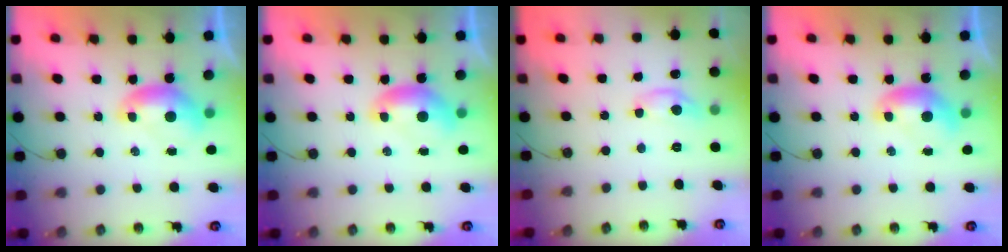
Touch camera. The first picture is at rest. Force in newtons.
{"total": 0.0}
{"total": 2.6, "press": 2.6, "slide": 0.2}
{"total": 0.0}